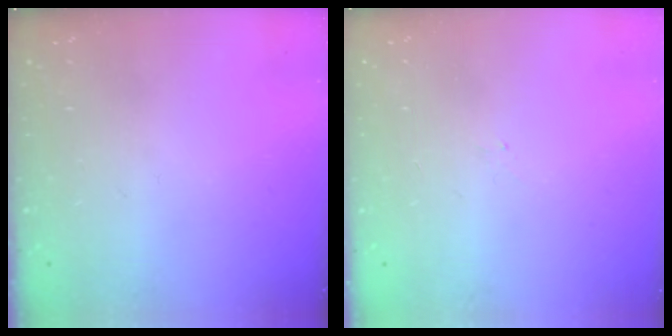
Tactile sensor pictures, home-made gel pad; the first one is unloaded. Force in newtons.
{"total": 1.3, "press": 1.2, "slide": 0.5}